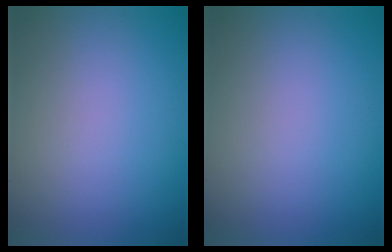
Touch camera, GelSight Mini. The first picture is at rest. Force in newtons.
{"total": 0.0}